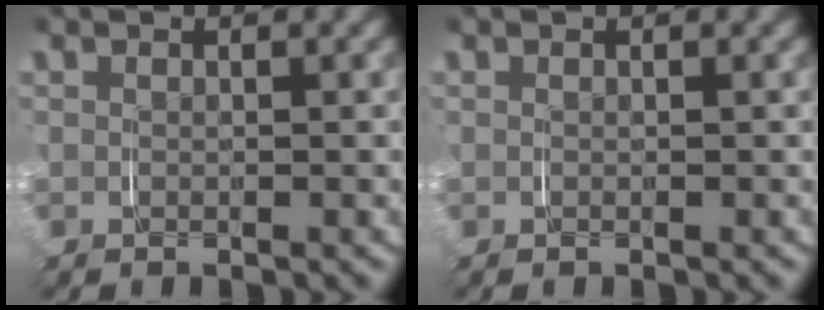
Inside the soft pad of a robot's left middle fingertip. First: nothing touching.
{"total": 0.0}